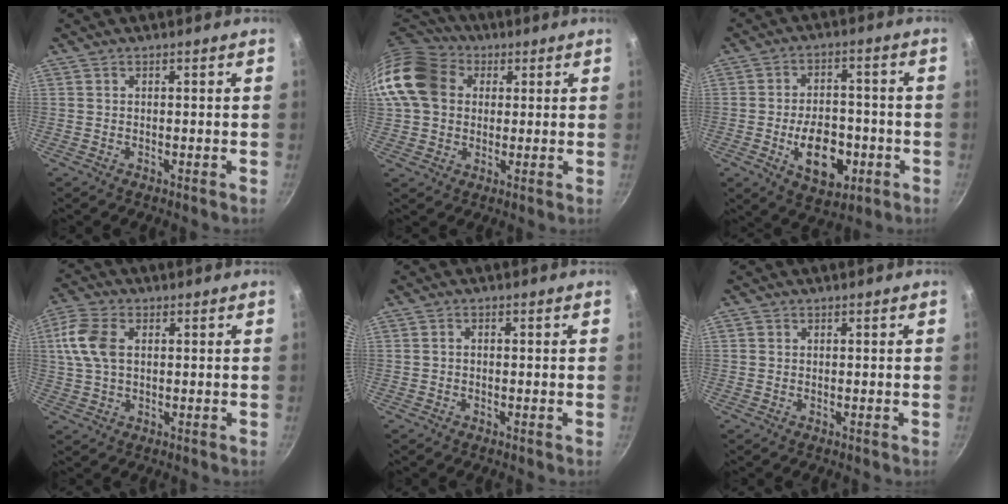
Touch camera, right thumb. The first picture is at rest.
{"total": 16.3, "force": [3.3, 13.1, 9.0], "torque": [-0.167, 0.028, 0.046]}
{"total": 12.5, "force": [-3.8, 7.8, 9.1], "torque": [-0.108, 0.018, -0.051]}
{"total": 8.9, "force": [1.8, 5.6, 6.6], "torque": [-0.137, 0.010, 0.028]}
{"total": 0.9, "force": [-0.2, 0.7, 0.5], "torque": [-0.012, 0.006, -0.004]}
{"total": 0.7, "force": [0.1, 0.6, 0.1], "torque": [-0.001, 0.002, -0.001]}